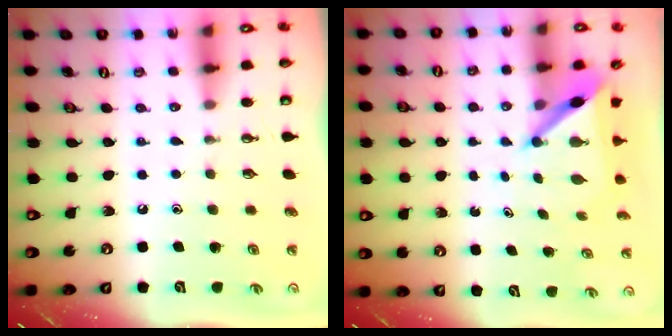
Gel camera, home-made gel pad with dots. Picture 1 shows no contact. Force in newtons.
{"total": 5.1, "press": 5.1, "slide": 0.5}